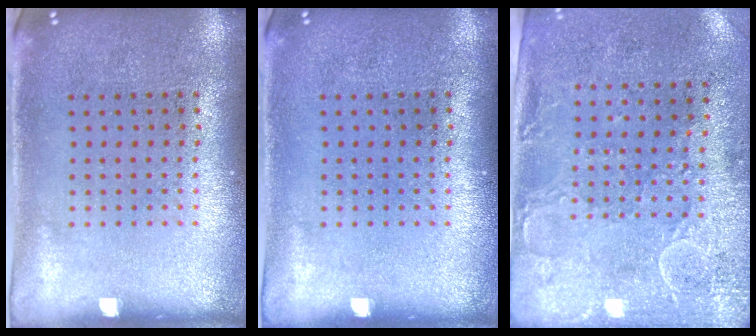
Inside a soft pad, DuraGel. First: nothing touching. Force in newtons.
{"total": 0.0}
{"total": 3.0, "press": 2.3, "slide": 1.9}